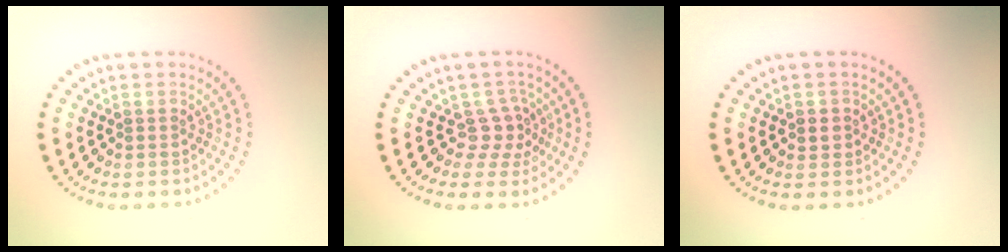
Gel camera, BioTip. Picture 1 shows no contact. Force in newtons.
{"total": 2.3, "press": 1.6, "slide": 1.7}
{"total": 1.1, "press": 1.0, "slide": 0.5}